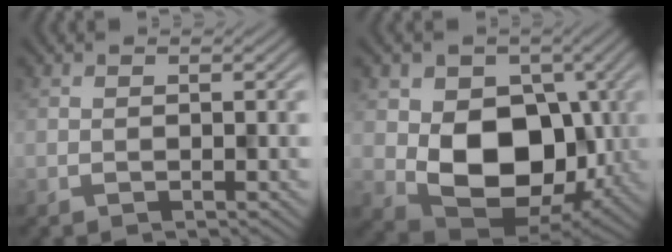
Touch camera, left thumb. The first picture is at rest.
{"total": 10.1, "force": [0.0, 8.1, 6.1], "torque": [-0.108, -0.028, 0.002]}